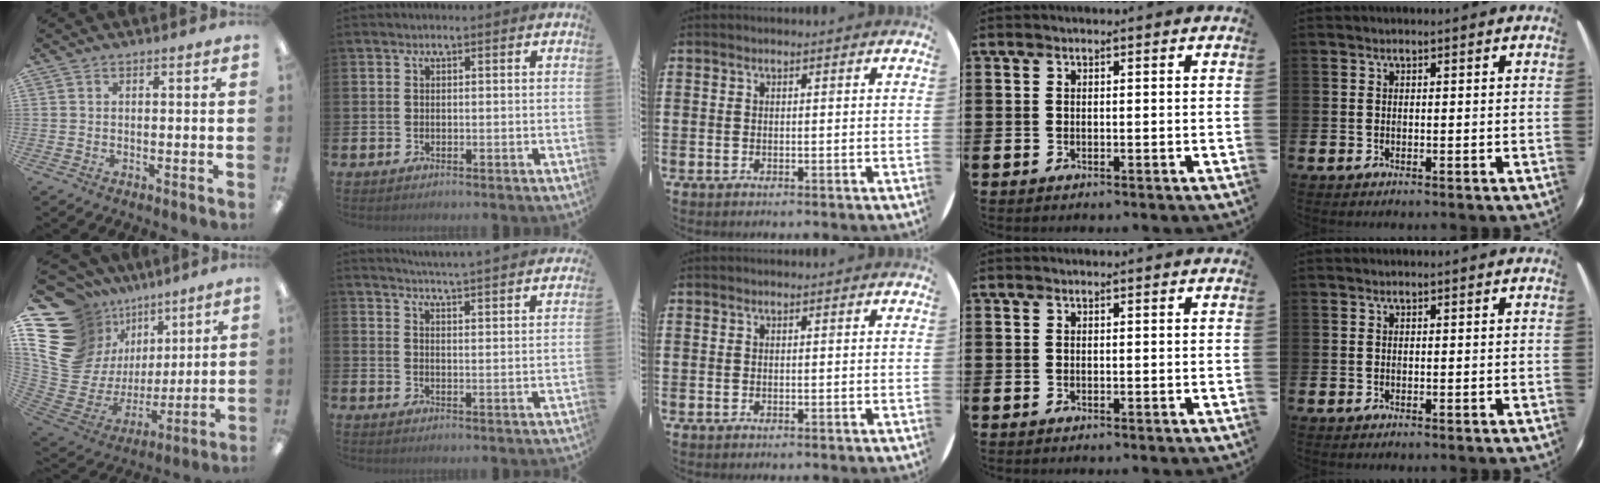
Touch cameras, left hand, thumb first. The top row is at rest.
{"thumb": {"total": 20.0, "force": [7.8, 16.2, 8.8], "torque": [-0.186, -0.070, 0.177]}, "index": {"total": 5.2, "force": [5.2, -0.5, 0.5], "torque": [-0.025, -0.038, 0.090]}}